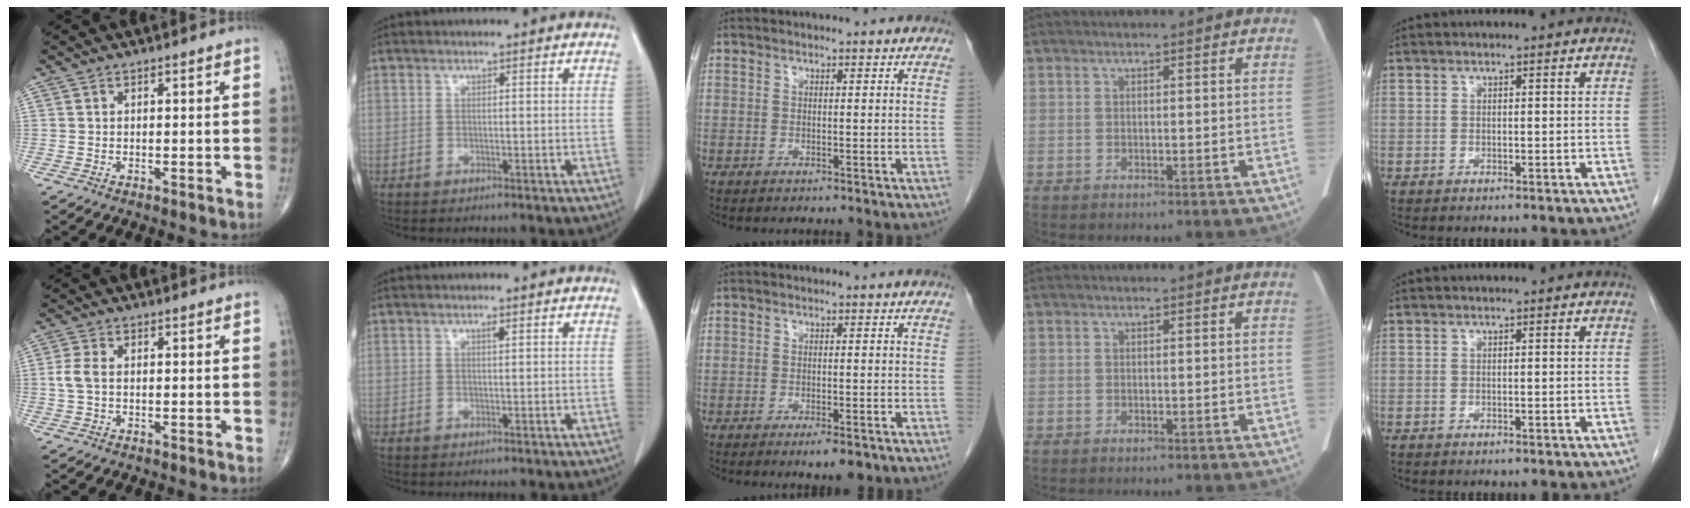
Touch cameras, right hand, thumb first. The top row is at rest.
{"thumb": {"total": 3.1, "force": [0.0, 1.8, 2.6], "torque": [-0.068, 0.005, -0.005]}, "index": {"total": 0.6, "force": [0.3, 0.1, 0.5], "torque": [-0.010, 0.000, 0.005]}, "middle": {"total": 3.1, "force": [-2.0, 0.6, 2.3], "torque": [-0.032, -0.005, -0.024]}}